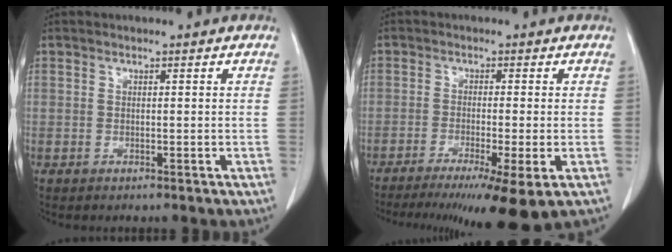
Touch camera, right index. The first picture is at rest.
{"total": 12.4, "force": [-8.6, 0.0, 9.0], "torque": [-0.117, -0.029, -0.132]}